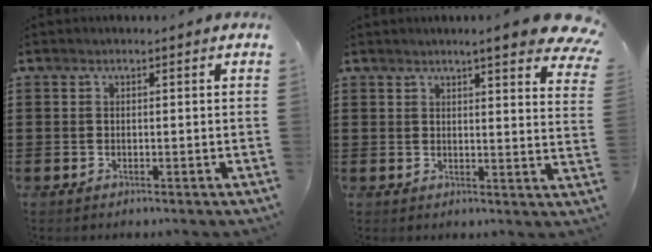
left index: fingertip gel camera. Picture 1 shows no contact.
{"total": 5.8, "force": [4.8, -0.3, 3.3], "torque": [-0.055, -0.021, 0.080]}